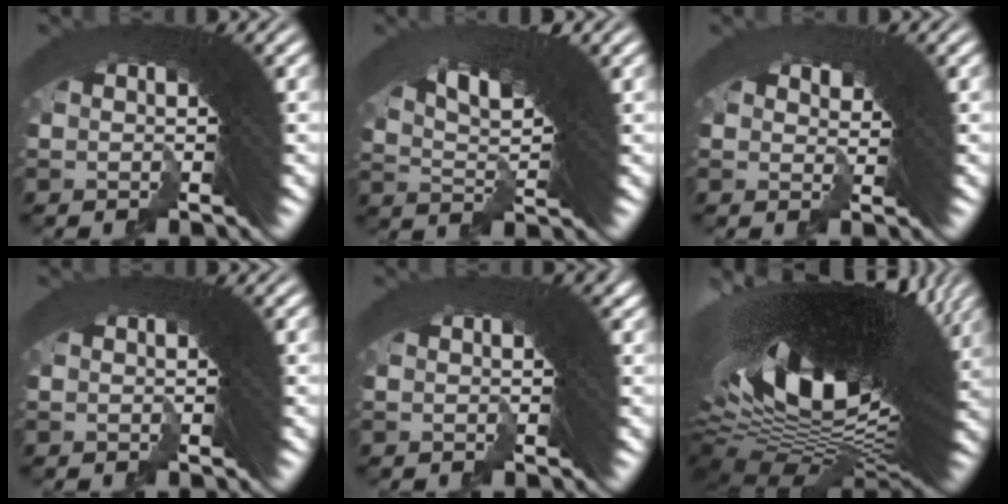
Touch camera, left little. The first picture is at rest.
{"total": 6.2, "force": [4.3, 0.5, 4.4], "torque": [-0.080, 0.007, 0.077]}
{"total": 0.8, "force": [-0.5, 0.2, -0.5], "torque": [0.011, -0.023, 0.004]}
{"total": 0.0}
{"total": 1.9, "force": [0.3, 1.1, 1.5], "torque": [-0.007, 0.005, -0.001]}
{"total": 27.7, "force": [1.8, 10.8, 25.5], "torque": [-0.398, -0.039, 0.053]}